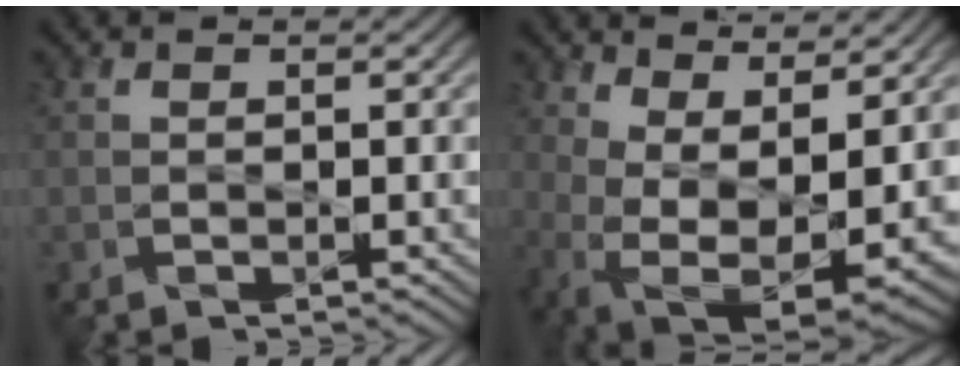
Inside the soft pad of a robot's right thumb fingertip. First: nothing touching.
{"total": 11.4, "force": [2.7, 5.6, 9.5], "torque": [-0.182, -0.017, 0.069]}